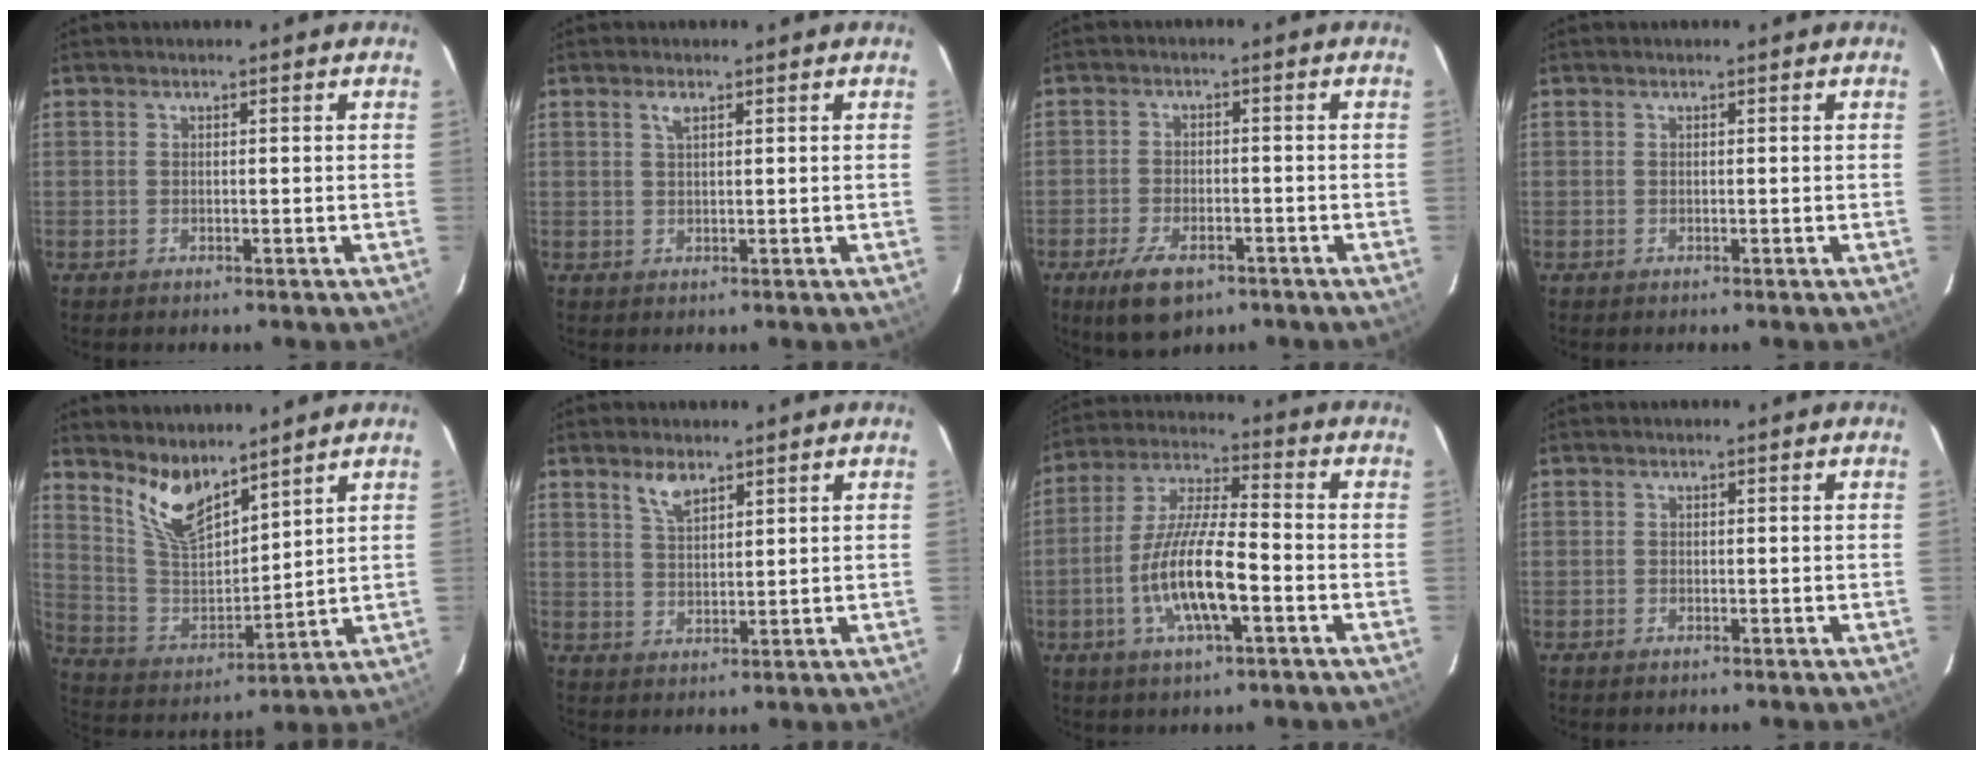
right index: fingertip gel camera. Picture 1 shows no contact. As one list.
[{"total": 1.6, "force": [0.9, 0.6, 1.2], "torque": [-0.023, 0.004, 0.016]}, {"total": 8.2, "force": [-5.1, 3.9, 5.2], "torque": [-0.118, -0.013, -0.083]}, {"total": 0.0}, {"total": 11.1, "force": [8.5, 3.8, 6.0], "torque": [-0.121, -0.007, 0.176]}, {"total": 4.2, "force": [3.0, 1.6, 2.4], "torque": [-0.045, 0.003, 0.057]}, {"total": 13.4, "force": [-4.5, 3.1, 12.2], "torque": [-0.250, -0.005, -0.086]}, {"total": 0.6, "force": [-0.4, 0.3, 0.2], "torque": [-0.002, 0.000, -0.008]}]